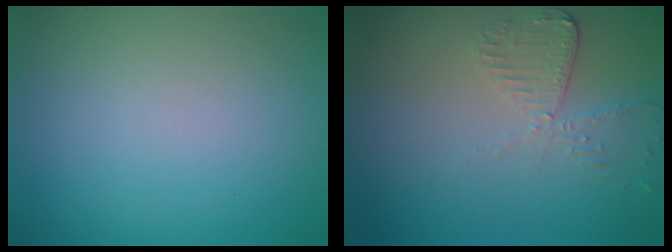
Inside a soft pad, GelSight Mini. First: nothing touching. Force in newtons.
{"total": 2.7, "press": 2.4, "slide": 1.2}